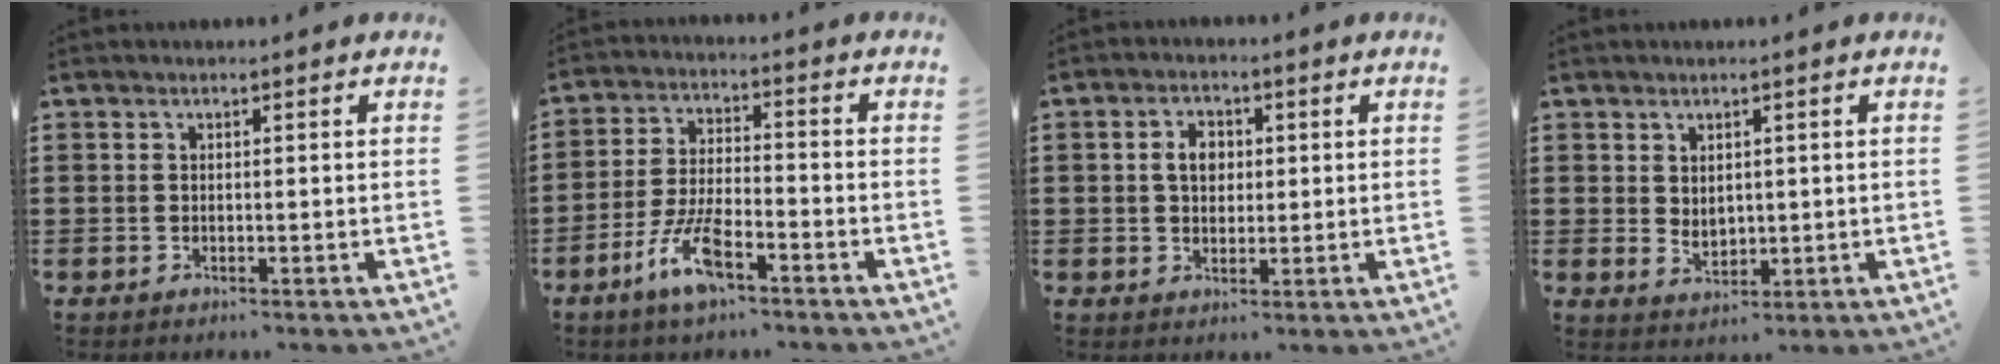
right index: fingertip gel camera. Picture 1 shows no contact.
{"total": 8.2, "force": [-4.8, 2.5, 6.2], "torque": [-0.143, -0.005, -0.090]}
{"total": 3.8, "force": [0.5, 2.8, 2.6], "torque": [-0.059, 0.013, 0.005]}
{"total": 2.4, "force": [1.3, 1.8, 1.0], "torque": [-0.024, 0.005, 0.025]}